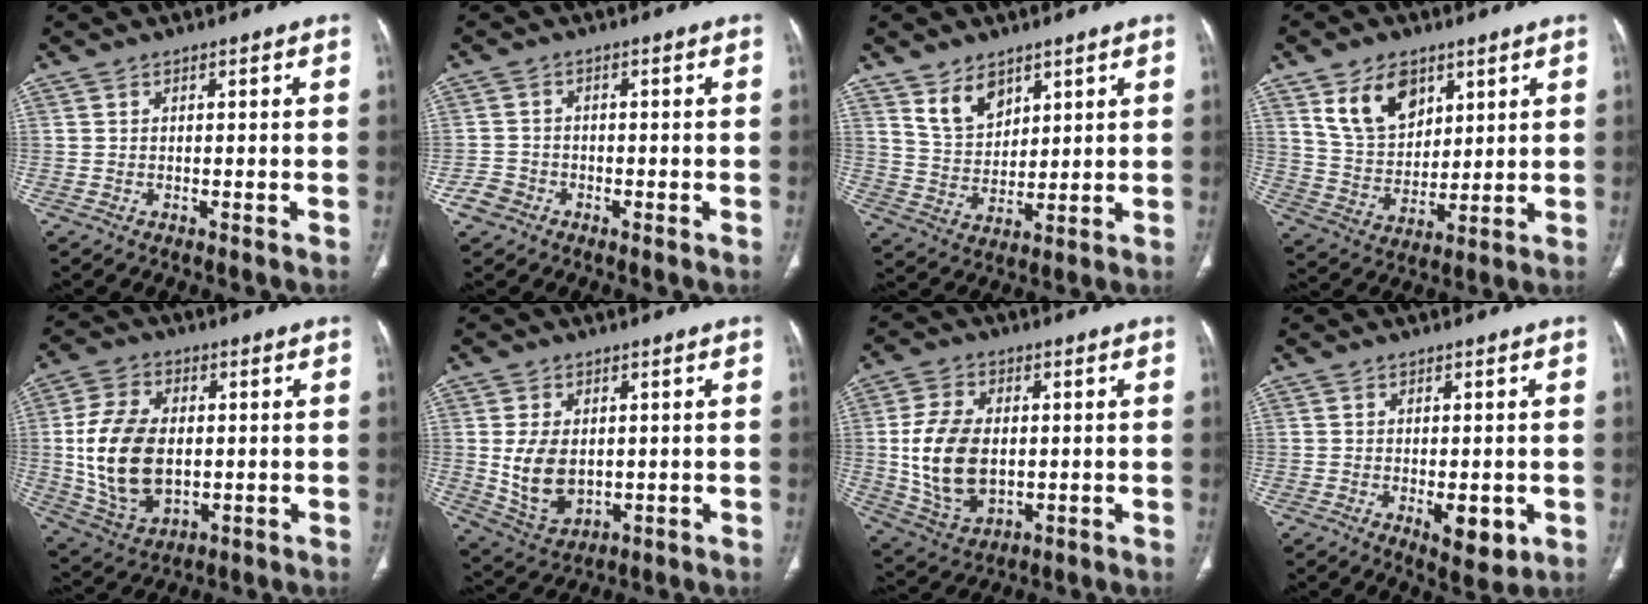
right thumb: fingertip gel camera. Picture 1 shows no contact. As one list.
[{"total": 3.1, "force": [-1.7, 2.5, 0.6], "torque": [-0.002, 0.015, -0.035]}, {"total": 7.5, "force": [4.7, 4.8, 3.4], "torque": [-0.037, -0.035, 0.098]}, {"total": 11.9, "force": [6.1, 7.9, 6.4], "torque": [-0.083, -0.033, 0.125]}, {"total": 16.5, "force": [0.0, 10.6, 12.7], "torque": [-0.237, -0.003, 0.014]}, {"total": 9.6, "force": [0.3, 6.5, 7.1], "torque": [-0.120, -0.008, 0.026]}, {"total": 14.2, "force": [0.0, 9.1, 10.8], "torque": [-0.202, -0.003, 0.015]}, {"total": 6.0, "force": [-1.5, 2.8, 5.1], "torque": [-0.061, -0.010, -0.012]}]